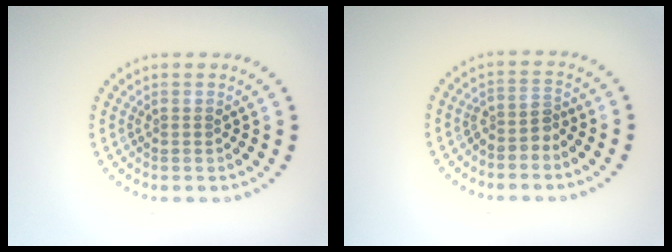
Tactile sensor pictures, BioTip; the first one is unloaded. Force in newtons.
{"total": 1.9, "press": 1.5, "slide": 1.2}